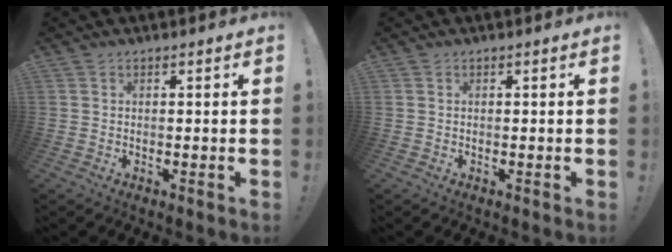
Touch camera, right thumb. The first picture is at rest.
{"total": 0.0}